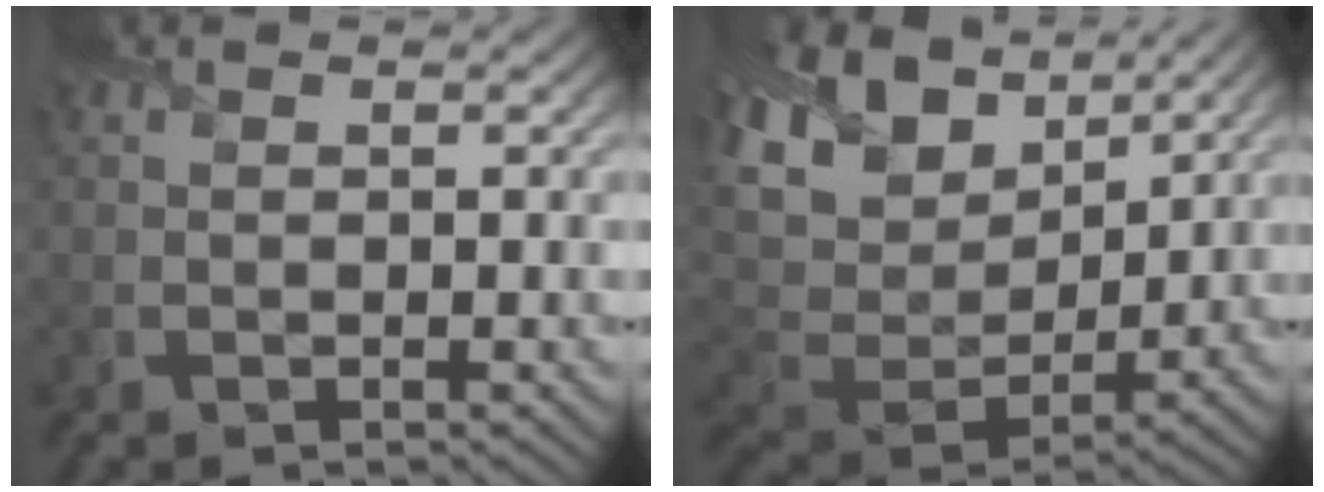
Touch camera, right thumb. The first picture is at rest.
{"total": 14.2, "force": [7.7, 8.6, 8.3], "torque": [-0.233, 0.041, 0.139]}